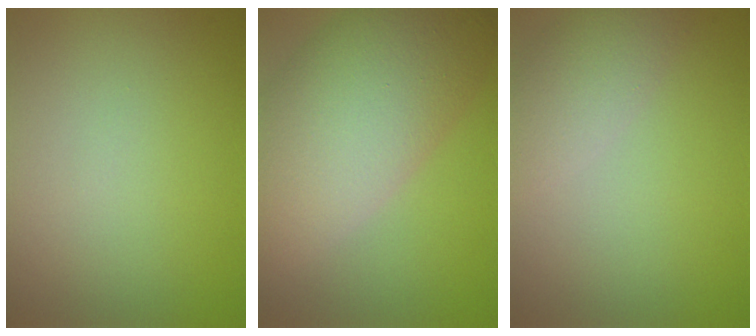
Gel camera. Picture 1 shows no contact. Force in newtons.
{"total": 10.9, "press": 10.9, "slide": 0.8}
{"total": 3.0, "press": 2.9, "slide": 0.4}